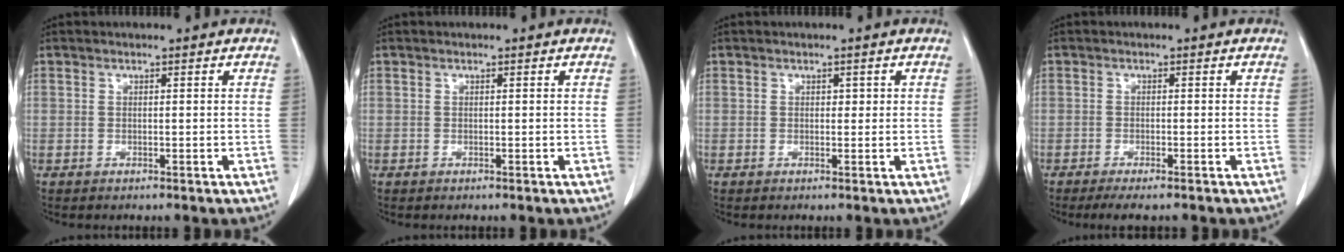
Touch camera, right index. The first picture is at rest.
{"total": 0.0}
{"total": 0.8, "force": [0.3, 0.6, 0.5], "torque": [0.001, 0.003, 0.002]}
{"total": 4.3, "force": [-3.5, 0.8, 2.4], "torque": [-0.029, -0.008, -0.050]}